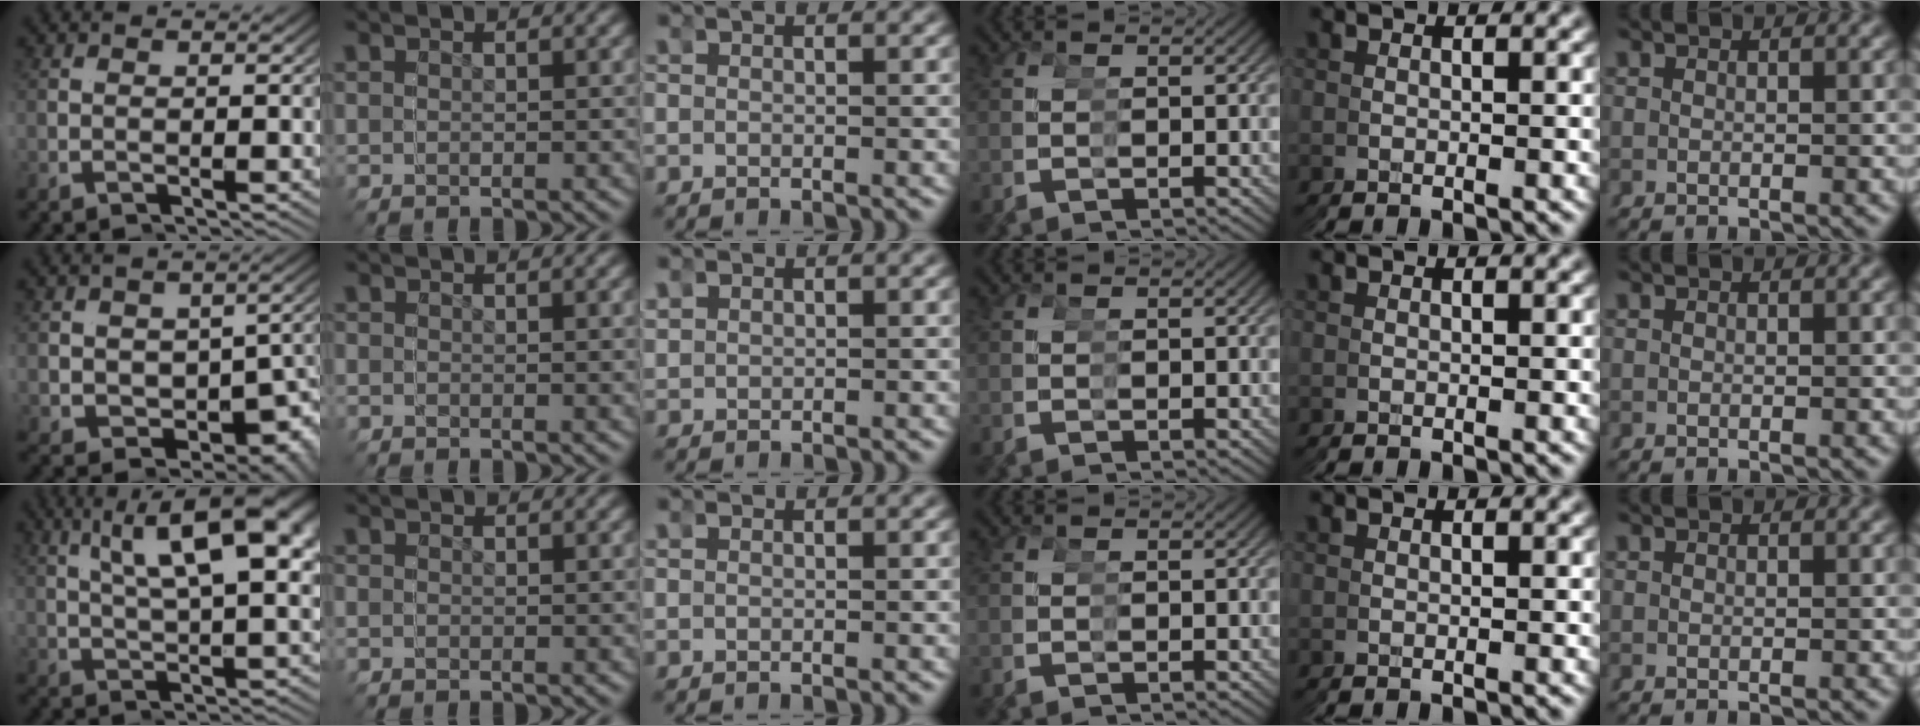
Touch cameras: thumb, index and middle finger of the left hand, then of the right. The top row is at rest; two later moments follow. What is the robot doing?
{"motion": "grasp_and_lifting", "object": "tape"}